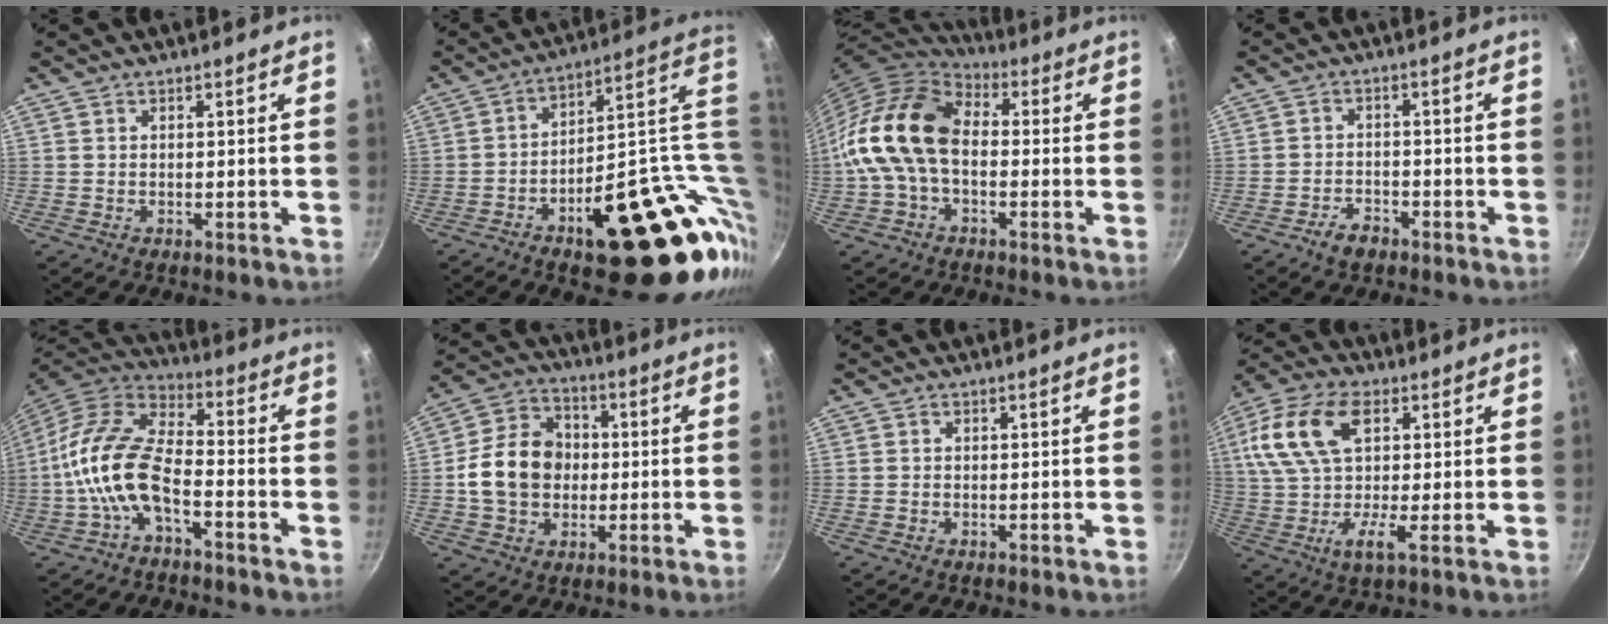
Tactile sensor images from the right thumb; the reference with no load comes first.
{"total": 29.7, "force": [0.0, 14.3, 26.0], "torque": [-0.300, 0.010, 0.027]}
{"total": 15.6, "force": [-0.9, 10.4, 11.6], "torque": [-0.201, 0.039, -0.036]}
{"total": 3.8, "force": [-2.7, 2.1, 1.7], "torque": [-0.024, 0.025, -0.045]}
{"total": 13.9, "force": [-4.7, 6.8, 11.1], "torque": [-0.215, 0.045, -0.102]}
{"total": 13.5, "force": [-0.5, 11.0, 7.8], "torque": [-0.112, 0.024, -0.019]}
{"total": 0.7, "force": [-0.4, 0.5, 0.1], "torque": [-0.004, 0.003, -0.007]}
{"total": 16.2, "force": [3.7, 8.2, 13.4], "torque": [-0.258, 0.018, 0.046]}